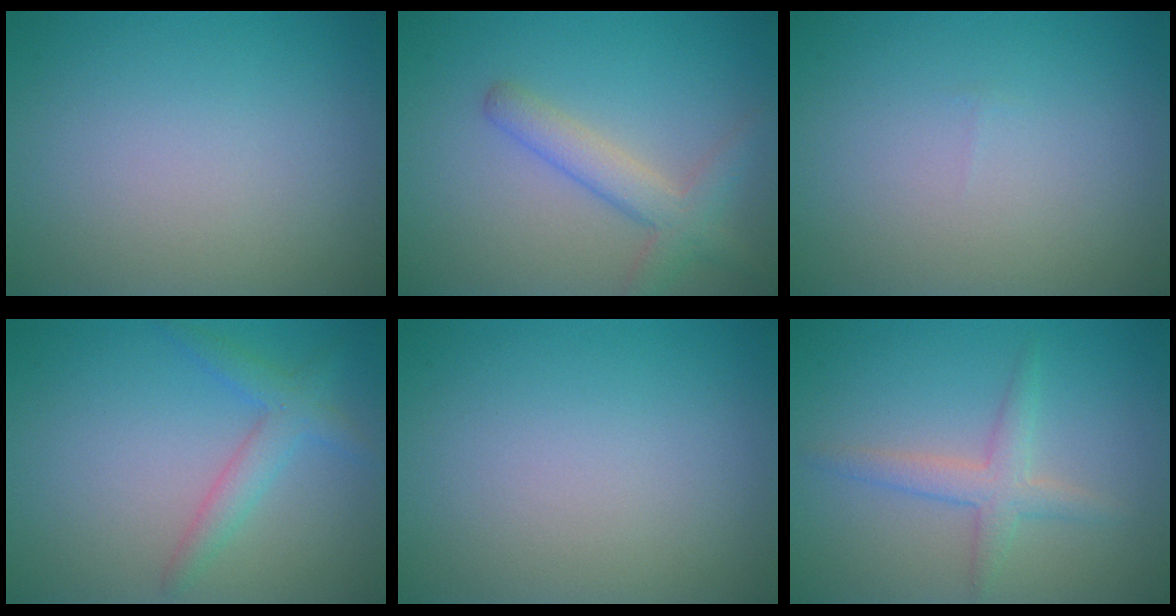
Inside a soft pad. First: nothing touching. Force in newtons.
{"total": 3.4, "press": 3.4, "slide": 0.2}
{"total": 0.0}
{"total": 2.6, "press": 2.6, "slide": 0.2}
{"total": 0.0}
{"total": 2.5, "press": 2.5, "slide": 0.0}